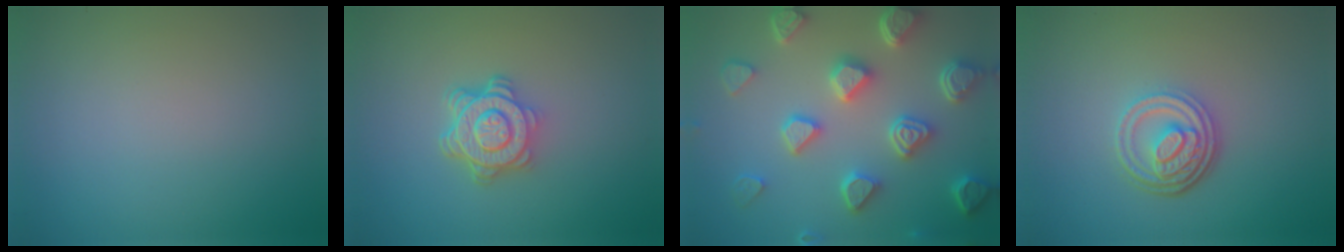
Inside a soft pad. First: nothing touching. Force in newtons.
{"total": 4.8, "press": 3.7, "slide": 3.0}
{"total": 6.9, "press": 5.6, "slide": 4.1}
{"total": 4.5, "press": 3.3, "slide": 3.1}